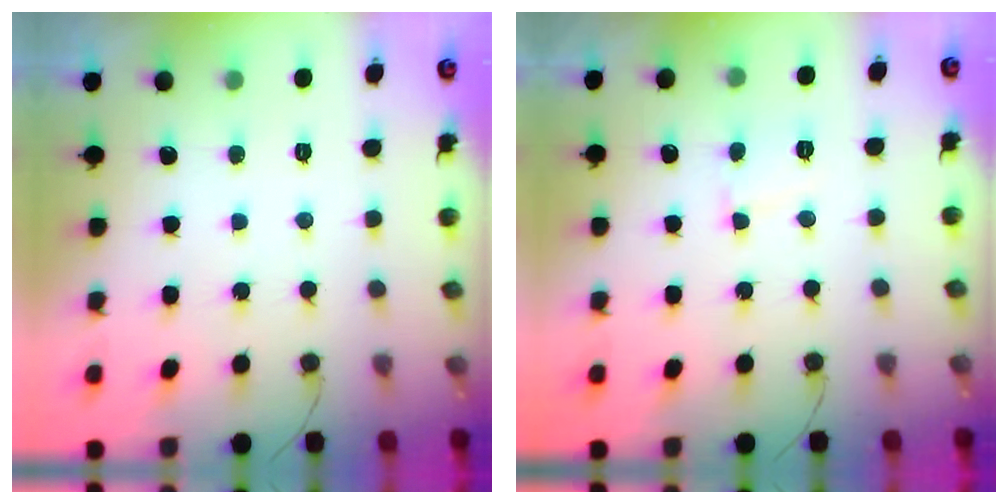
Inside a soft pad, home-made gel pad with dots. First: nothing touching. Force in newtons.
{"total": 3.0, "press": 3.0, "slide": 0.3}